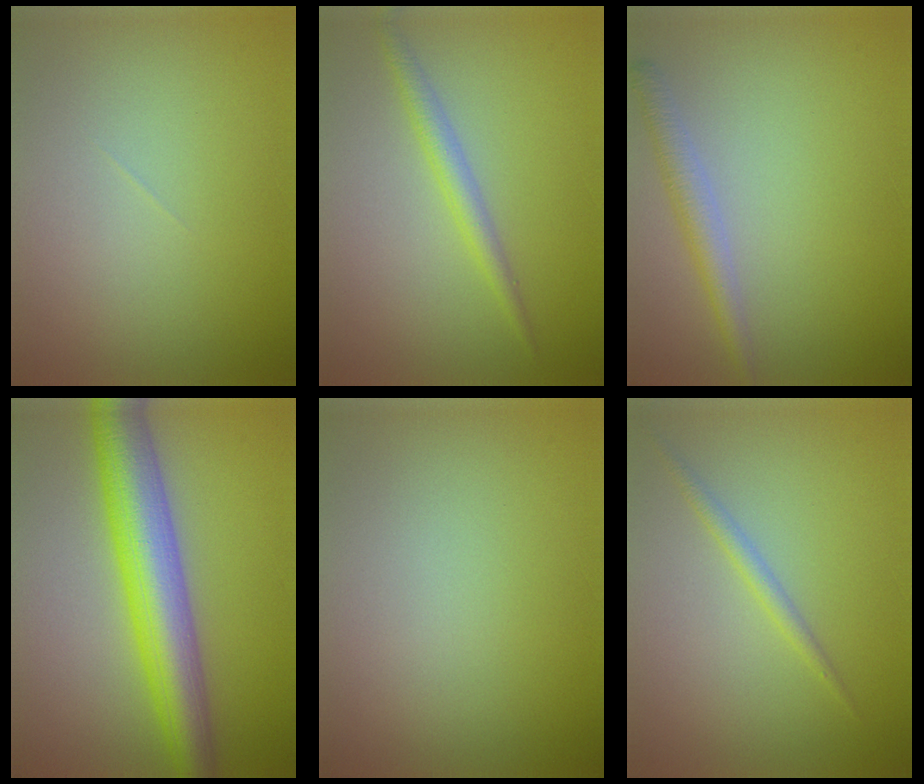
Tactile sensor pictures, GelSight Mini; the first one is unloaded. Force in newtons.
{"total": 2.0, "press": 2.0, "slide": 0.0}
{"total": 2.3, "press": 2.3, "slide": 0.1}
{"total": 8.0, "press": 8.0, "slide": 0.2}
{"total": 0.0}
{"total": 1.3, "press": 1.3, "slide": 0.0}